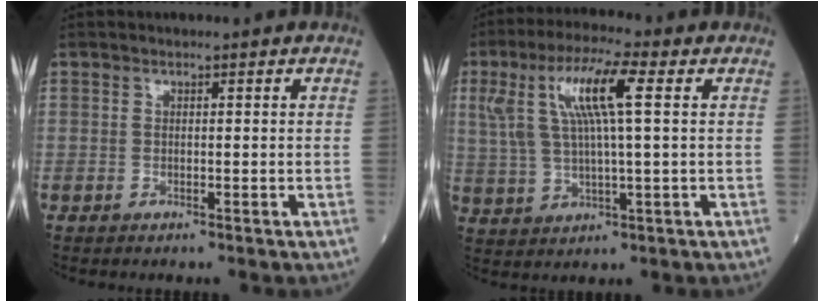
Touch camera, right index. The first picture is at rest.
{"total": 11.0, "force": [3.4, 1.5, 10.4], "torque": [-0.218, 0.022, 0.062]}